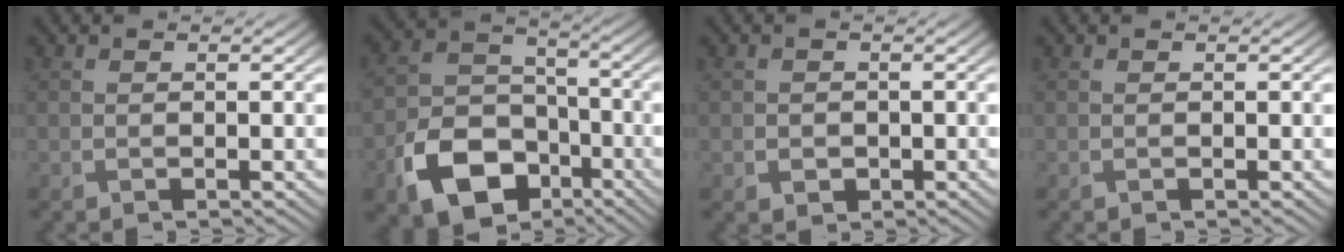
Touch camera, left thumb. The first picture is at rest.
{"total": 11.7, "force": [-6.1, 7.8, 6.3], "torque": [-0.140, -0.018, -0.119]}
{"total": 1.5, "force": [-0.3, 1.4, 0.4], "torque": [-0.008, -0.006, -0.008]}
{"total": 0.0}